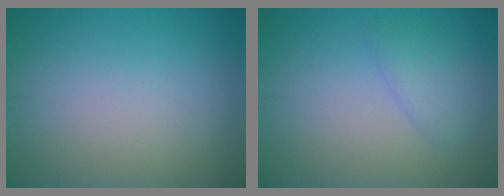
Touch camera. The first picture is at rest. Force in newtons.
{"total": 2.0, "press": 2.0, "slide": 0.2}